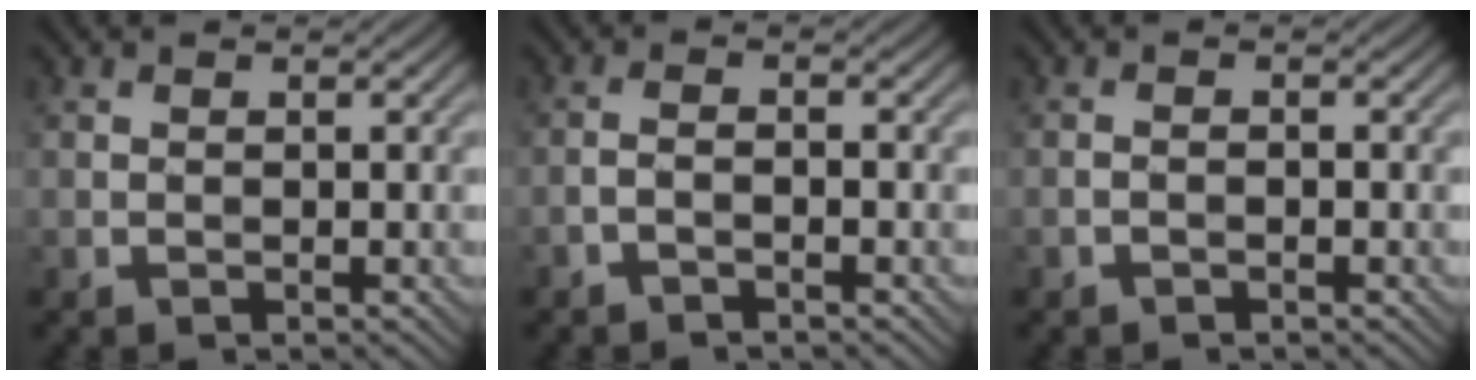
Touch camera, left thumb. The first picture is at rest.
{"total": 1.4, "force": [-1.1, 0.2, 0.9], "torque": [-0.017, 0.003, -0.026]}
{"total": 0.8, "force": [-0.6, 0.1, 0.5], "torque": [-0.008, 0.001, -0.011]}